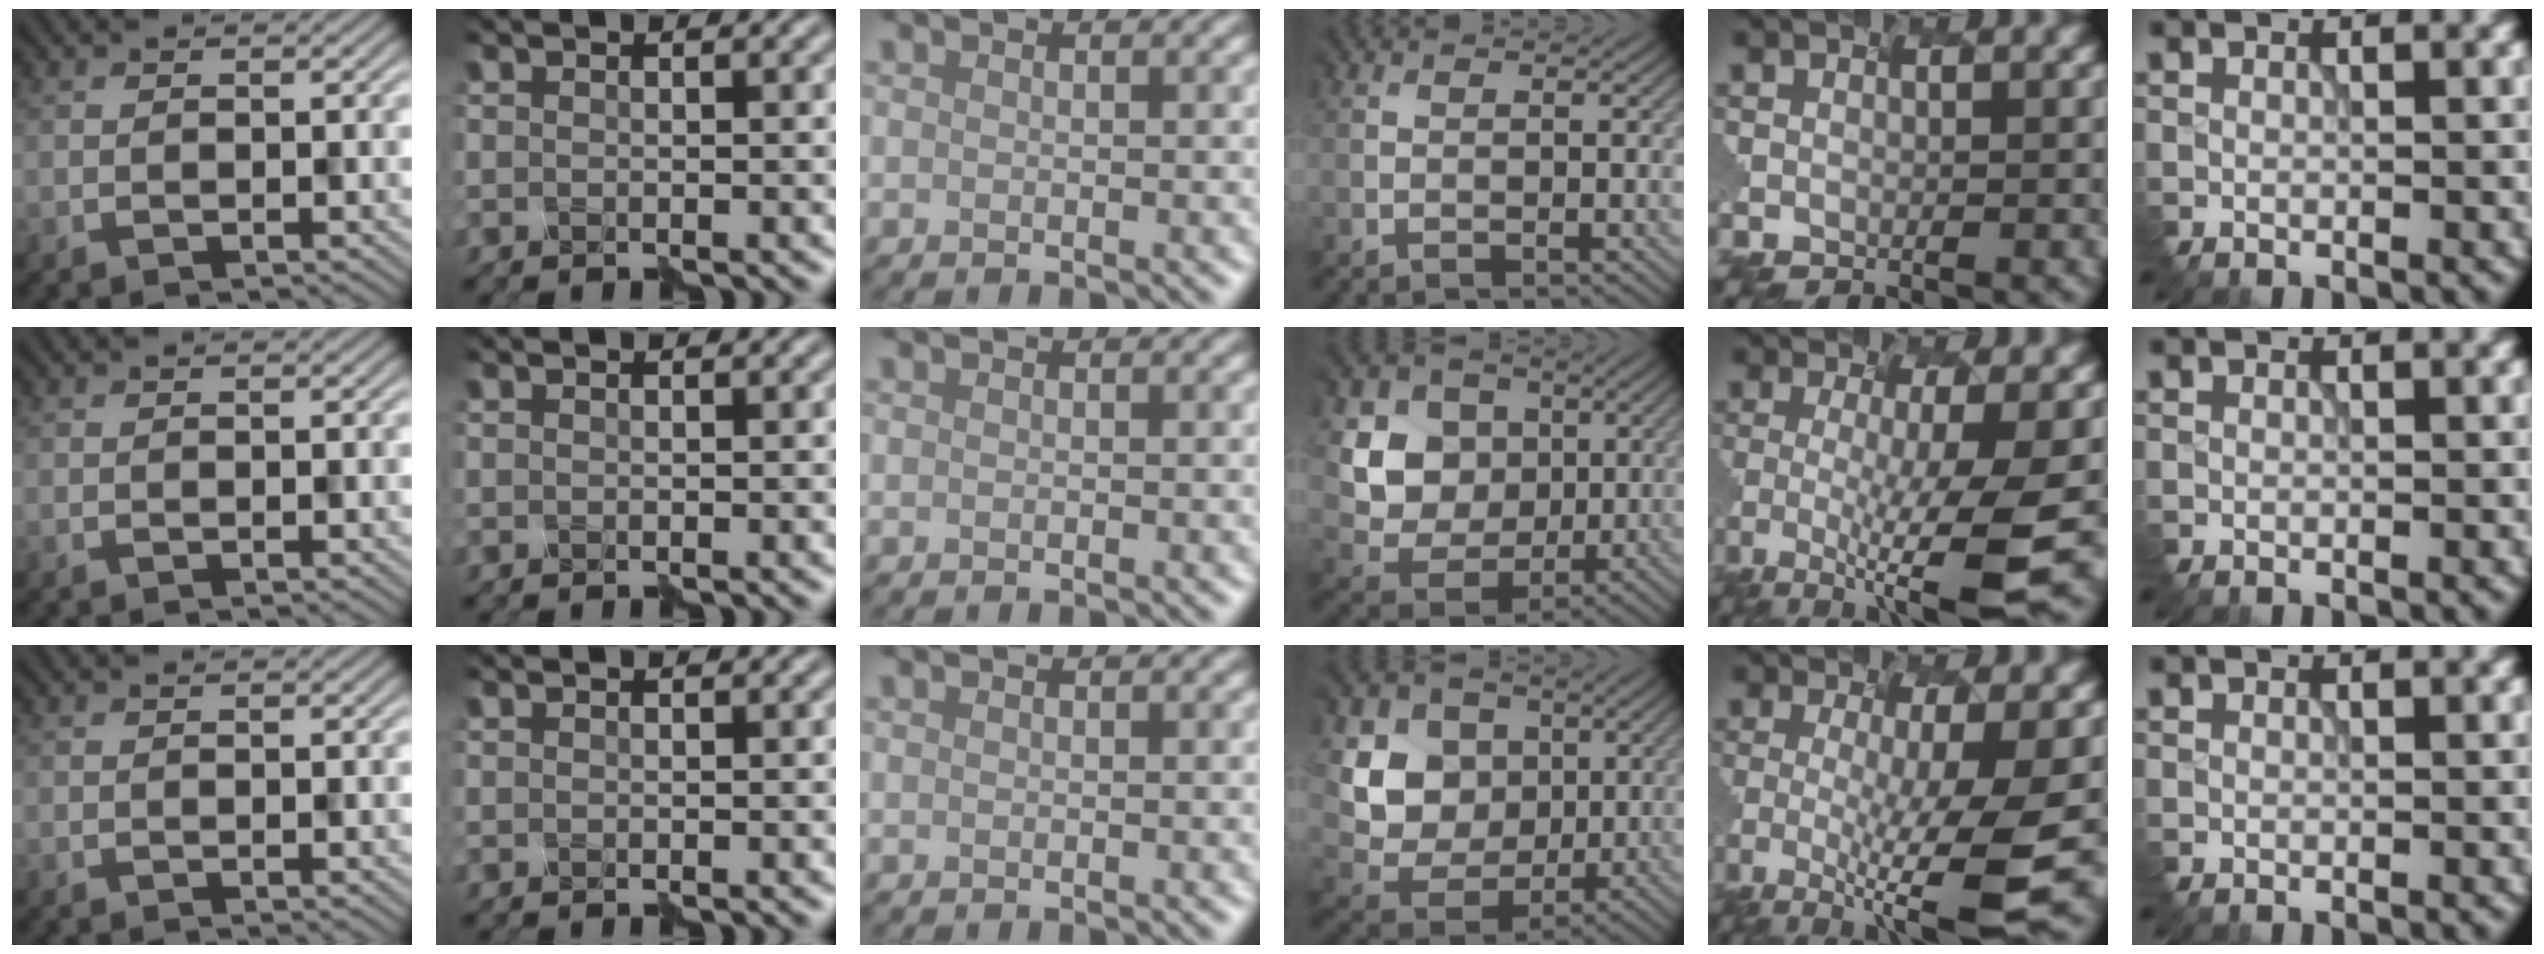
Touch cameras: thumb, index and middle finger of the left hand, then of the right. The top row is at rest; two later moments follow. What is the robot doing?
{"motion": "disassemble", "object": "puzzle pieces"}